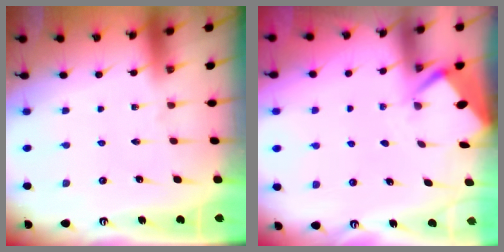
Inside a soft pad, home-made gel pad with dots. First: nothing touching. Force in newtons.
{"total": 2.9, "press": 2.8, "slide": 0.4}